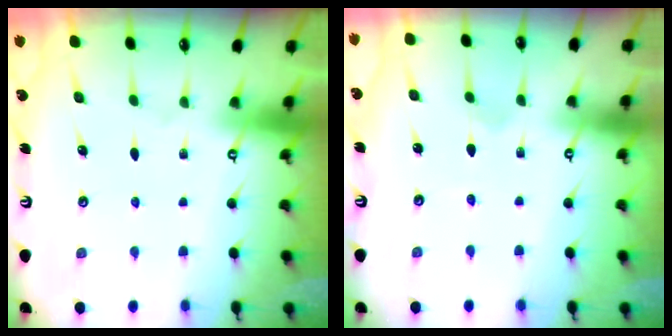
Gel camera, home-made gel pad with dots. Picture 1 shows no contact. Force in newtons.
{"total": 1.2, "press": 1.1, "slide": 0.1}